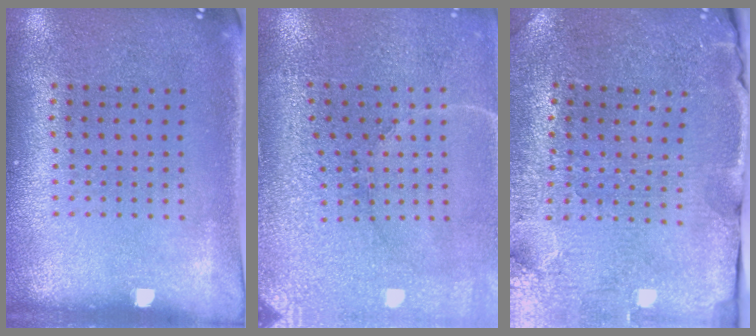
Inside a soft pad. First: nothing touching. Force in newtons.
{"total": 3.2, "press": 3.2, "slide": 0.1}
{"total": 3.6, "press": 3.6, "slide": 0.4}